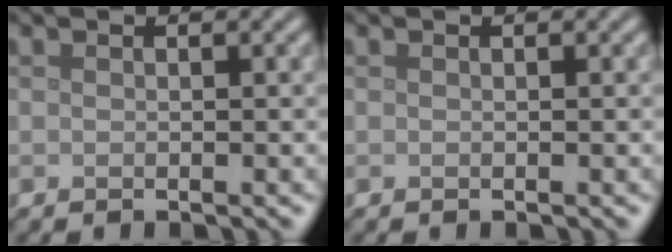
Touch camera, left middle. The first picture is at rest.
{"total": 0.0}